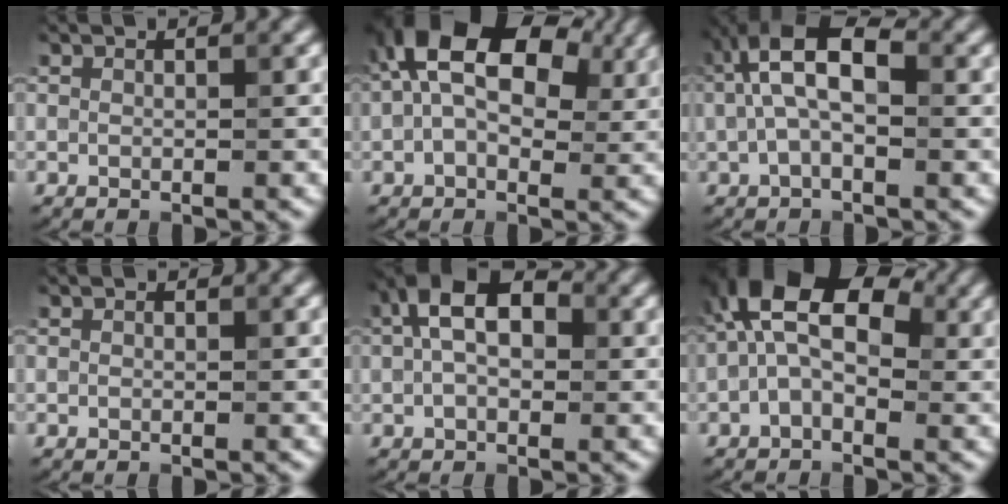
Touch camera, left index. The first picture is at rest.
{"total": 12.7, "force": [3.2, 7.6, 9.6], "torque": [-0.156, 0.029, 0.033]}
{"total": 5.9, "force": [0.7, 2.7, 5.2], "torque": [-0.100, 0.019, 0.004]}
{"total": 0.0}
{"total": 7.6, "force": [1.9, 4.6, 5.8], "torque": [-0.098, 0.033, 0.009]}
{"total": 8.7, "force": [0.9, 5.2, 7.0], "torque": [-0.125, 0.029, -0.008]}